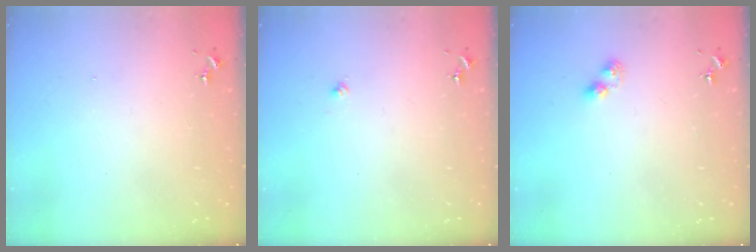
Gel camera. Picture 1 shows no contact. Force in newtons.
{"total": 2.1, "press": 2.1, "slide": 0.3}
{"total": 3.3, "press": 3.3, "slide": 0.4}